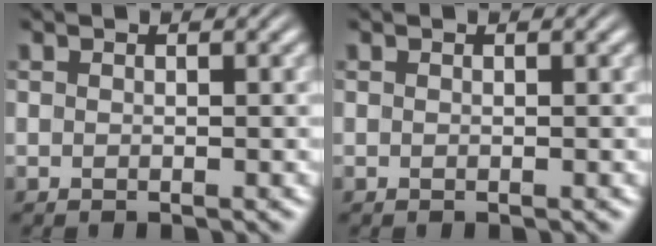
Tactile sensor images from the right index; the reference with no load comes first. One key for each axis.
{"total": 0.0}